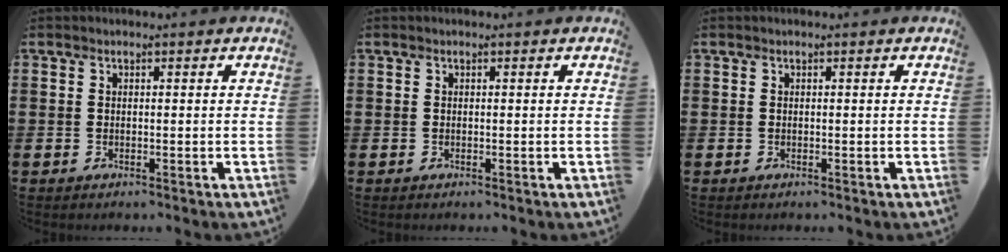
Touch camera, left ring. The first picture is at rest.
{"total": 0.0}
{"total": 0.0}